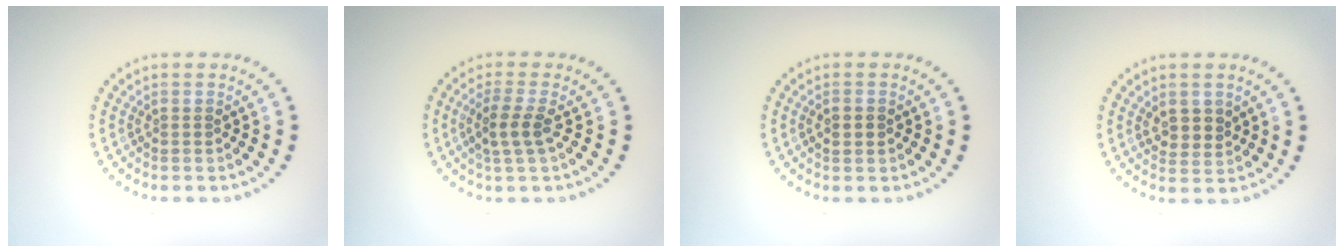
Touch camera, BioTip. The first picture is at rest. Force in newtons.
{"total": 2.3, "press": 1.9, "slide": 1.2}
{"total": 1.7, "press": 1.7, "slide": 0.1}
{"total": 2.1, "press": 1.9, "slide": 0.9}